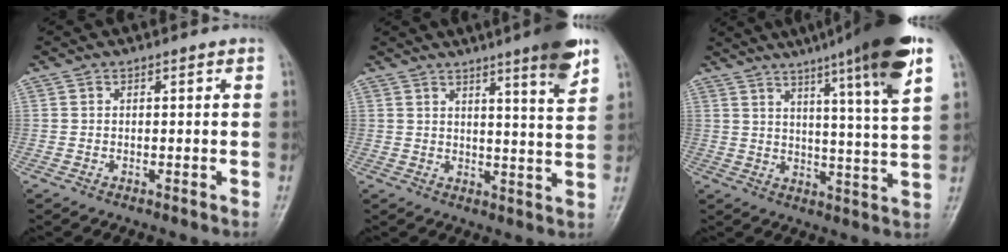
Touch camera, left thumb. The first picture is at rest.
{"total": 9.3, "force": [5.8, 0.5, 7.2], "torque": [-0.091, -0.035, 0.077]}
{"total": 18.8, "force": [11.1, 1.2, 15.1], "torque": [-0.212, -0.038, 0.146]}